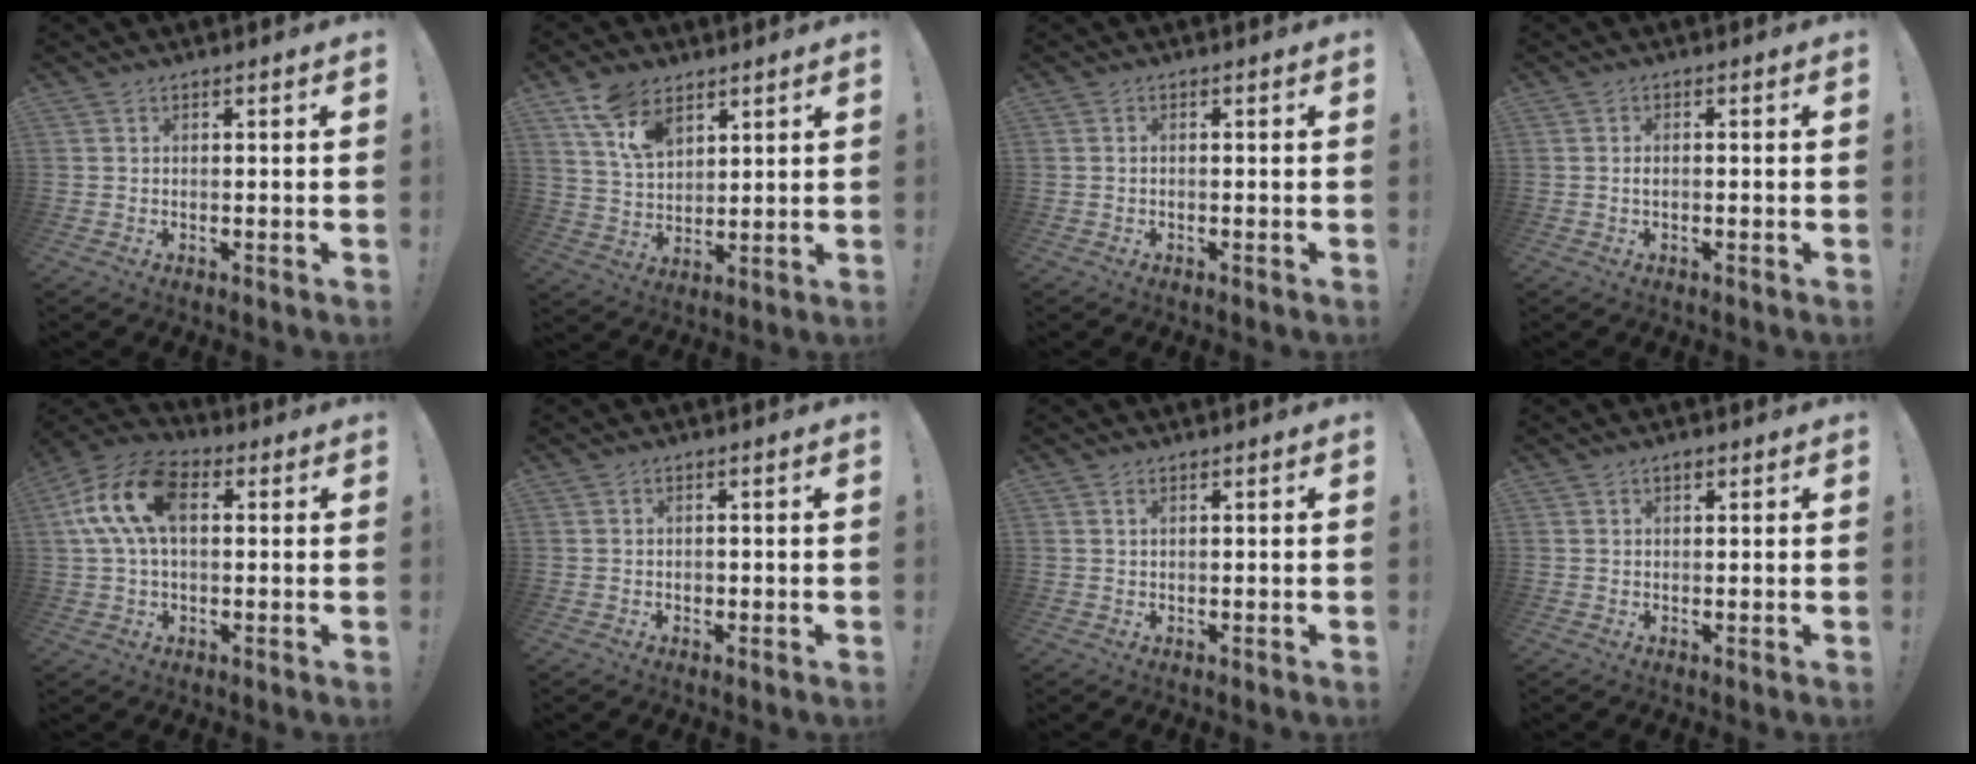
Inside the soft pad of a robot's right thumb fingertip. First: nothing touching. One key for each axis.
{"total": 11.2, "fx": 7.1, "fy": 6.5, "fz": 5.8, "tx": -0.109, "ty": -0.026, "tz": 0.138}
{"total": 0.6, "fx": -0.4, "fy": 0.0, "fz": 0.4, "tx": -0.009, "ty": 0.000, "tz": -0.007}
{"total": 1.1, "fx": -0.5, "fy": 0.4, "fz": 1.0, "tx": -0.020, "ty": 0.004, "tz": -0.009}
{"total": 15.7, "fx": 3.2, "fy": 9.4, "fz": 12.2, "tx": -0.250, "ty": 0.011, "tz": 0.058}
{"total": 1.1, "fx": -0.5, "fy": 0.9, "fz": 0.4, "tx": -0.008, "ty": 0.003, "tz": -0.009}
{"total": 0.8, "fx": 0.4, "fy": 0.3, "fz": 0.6, "tx": -0.008, "ty": 0.000, "tz": 0.005}
{"total": 1.0, "fx": 0.6, "fy": 0.5, "fz": 0.5, "tx": -0.006, "ty": -0.001, "tz": 0.011}